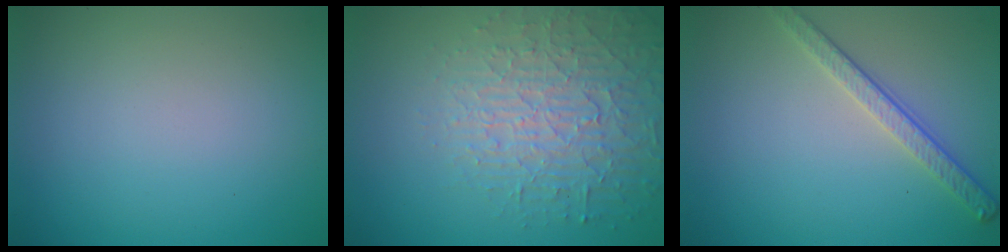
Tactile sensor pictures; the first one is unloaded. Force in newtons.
{"total": 4.4, "press": 4.3, "slide": 1.2}
{"total": 2.8, "press": 2.5, "slide": 1.2}